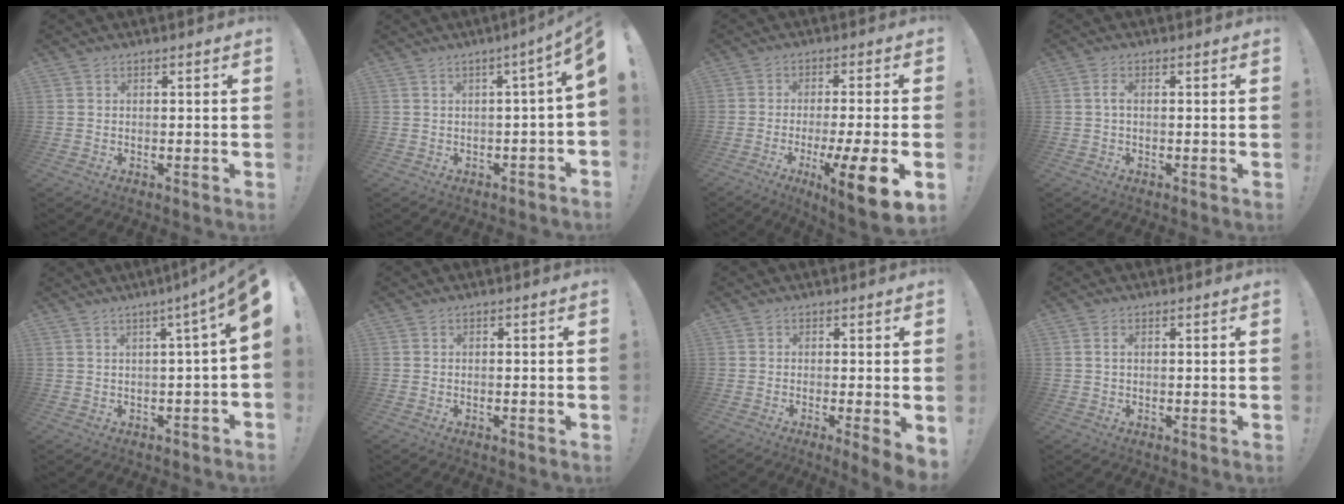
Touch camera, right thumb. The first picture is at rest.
{"total": 3.8, "force": [0.2, -0.2, 3.8], "torque": [-0.057, -0.010, 0.002]}
{"total": 13.6, "force": [-5.4, 1.0, 12.4], "torque": [-0.181, 0.021, -0.077]}
{"total": 2.2, "force": [-0.1, 0.8, 2.1], "torque": [-0.039, 0.006, -0.003]}
{"total": 6.8, "force": [1.6, -0.4, 6.5], "torque": [-0.089, -0.027, 0.023]}
{"total": 0.5, "force": [-0.3, 0.0, 0.4], "torque": [-0.007, 0.001, -0.005]}
{"total": 4.0, "force": [0.3, 0.3, 4.0], "torque": [-0.053, -0.009, 0.010]}
{"total": 1.4, "force": [0.4, 0.7, 1.1], "torque": [-0.015, 0.000, 0.006]}